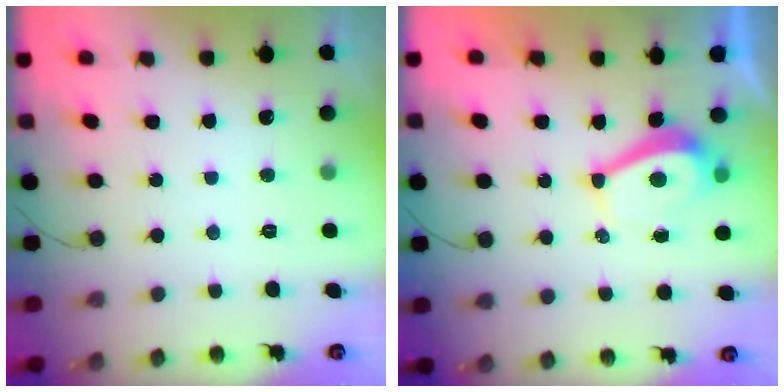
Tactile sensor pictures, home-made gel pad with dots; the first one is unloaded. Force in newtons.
{"total": 4.6, "press": 4.6, "slide": 0.3}